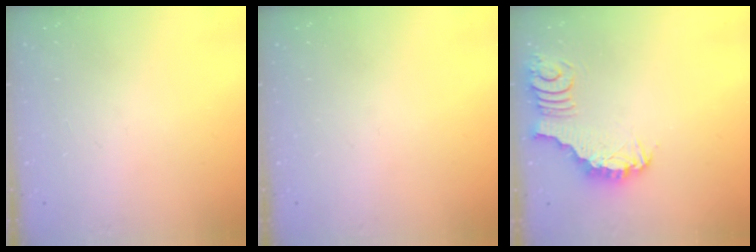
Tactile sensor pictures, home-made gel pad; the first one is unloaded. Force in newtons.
{"total": 0.0}
{"total": 4.9, "press": 4.9, "slide": 0.4}